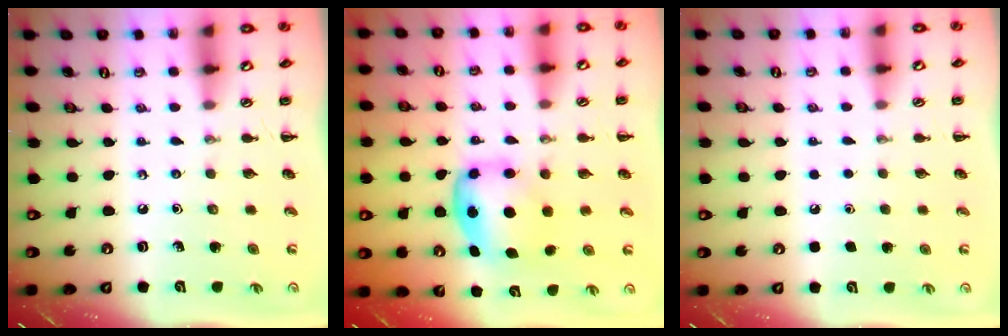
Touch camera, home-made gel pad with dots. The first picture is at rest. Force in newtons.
{"total": 6.1, "press": 6.0, "slide": 0.8}
{"total": 1.6, "press": 1.6, "slide": 0.1}